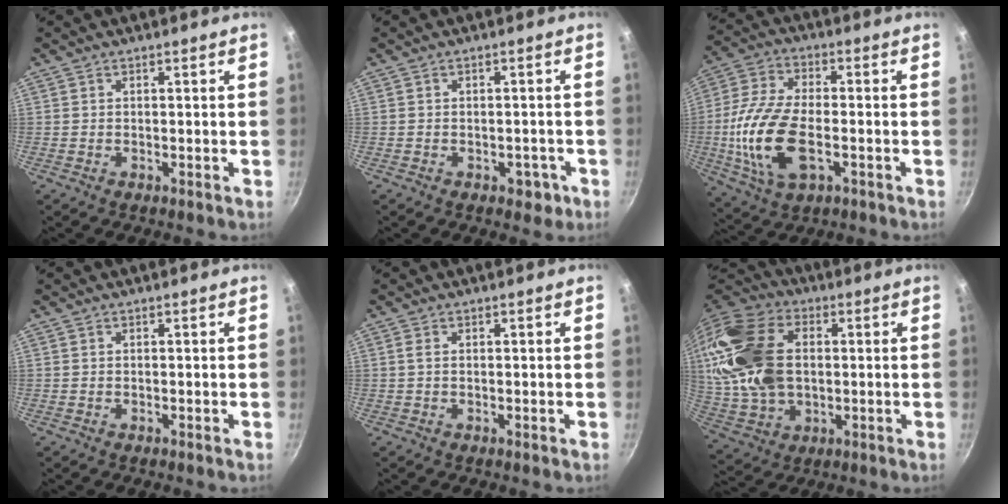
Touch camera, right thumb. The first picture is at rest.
{"total": 3.0, "force": [-1.5, 2.0, 1.6], "torque": [-0.004, 0.010, -0.017]}
{"total": 16.9, "force": [-3.3, 8.8, 14.0], "torque": [-0.293, 0.011, -0.056]}
{"total": 0.0}
{"total": 1.0, "force": [0.1, 0.4, 1.0], "torque": [-0.024, -0.003, 0.001]}
{"total": 27.4, "force": [3.7, 18.2, 20.2], "torque": [-0.468, 0.026, 0.075]}